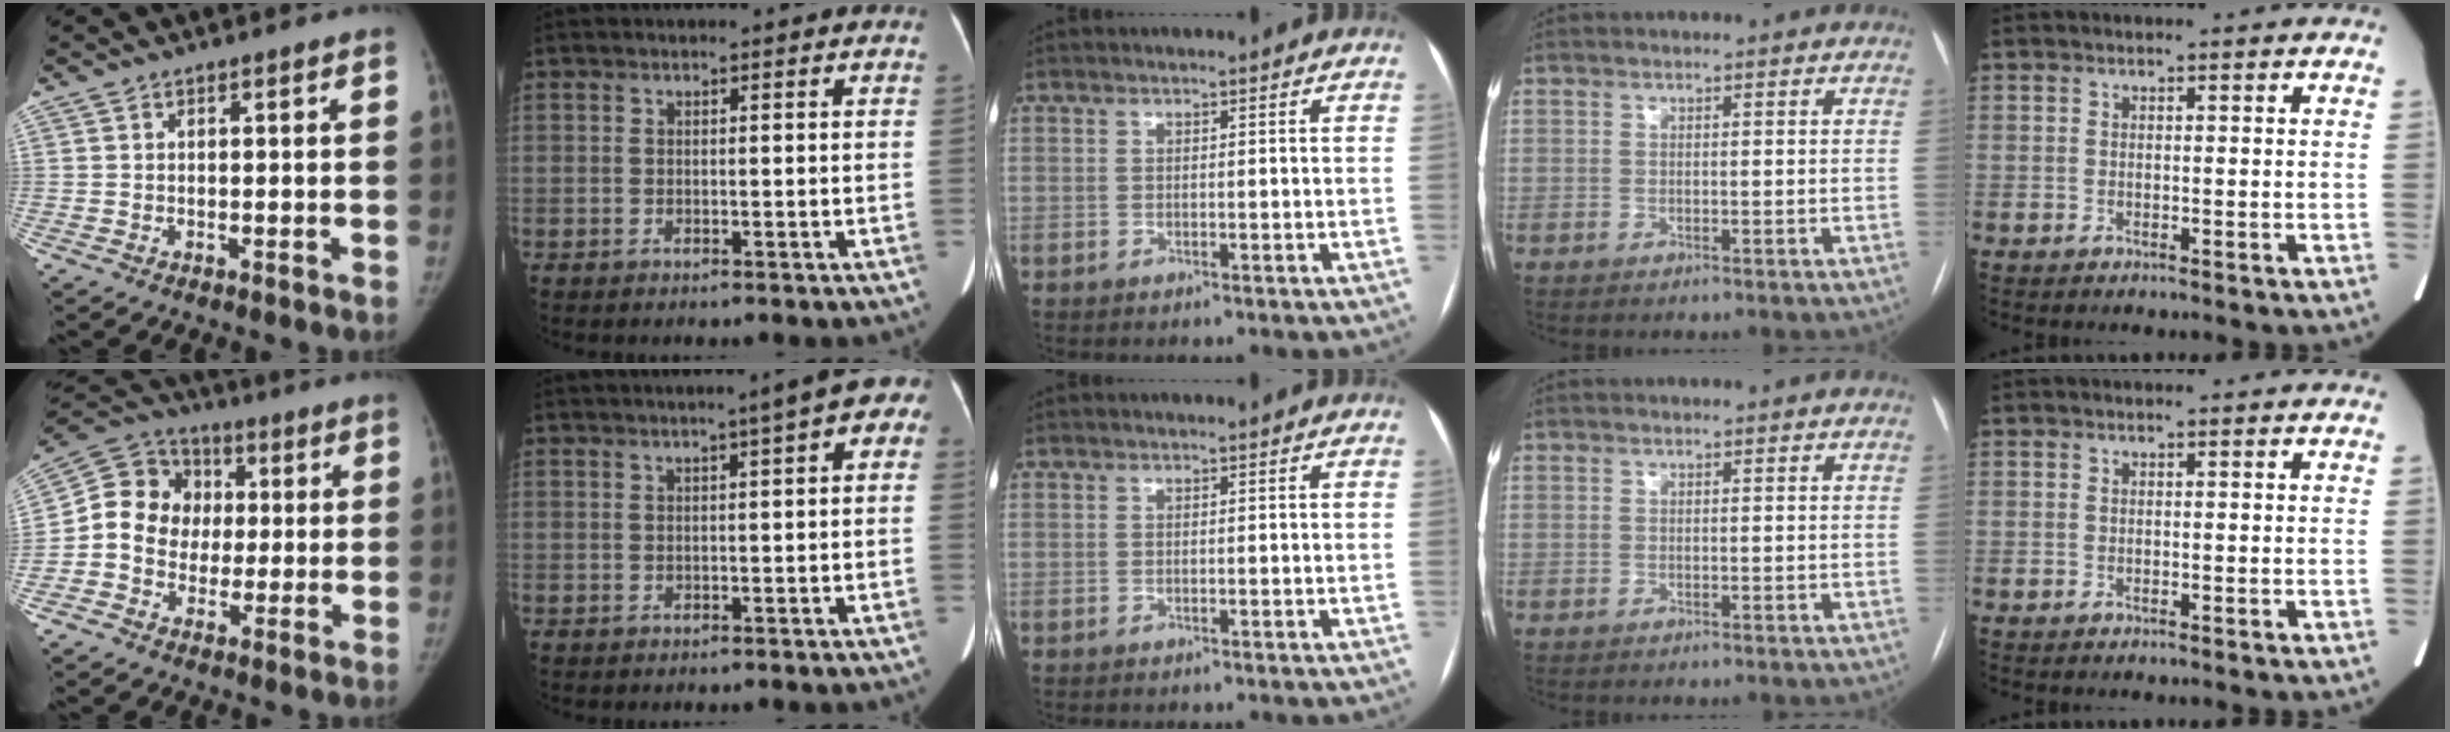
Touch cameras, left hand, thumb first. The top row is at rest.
{"thumb": {"total": 12.3, "force": [-0.1, 11.0, 5.5], "torque": [-0.075, 0.029, -0.013]}, "index": {"total": 6.4, "force": [3.0, 1.3, 5.5], "torque": [-0.058, 0.022, 0.021]}}